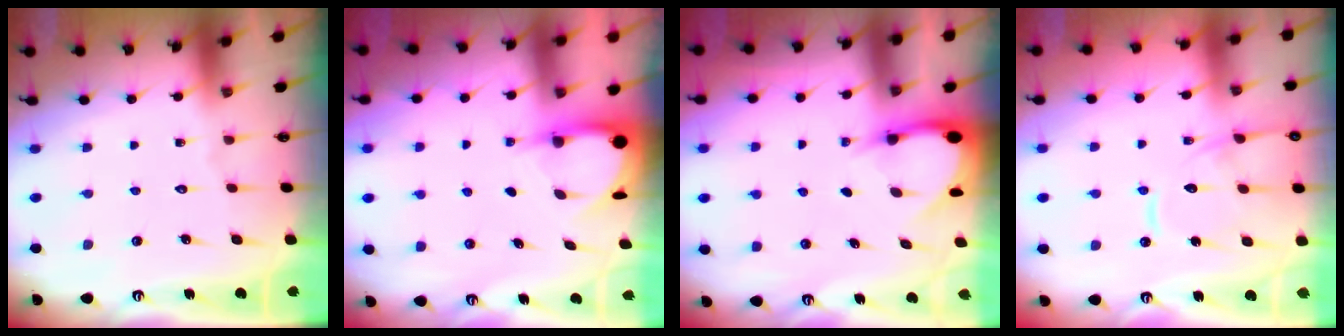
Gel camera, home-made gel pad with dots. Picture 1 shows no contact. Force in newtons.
{"total": 3.9, "press": 3.9, "slide": 0.6}
{"total": 3.7, "press": 3.7, "slide": 0.3}
{"total": 12.0, "press": 12.0, "slide": 1.2}